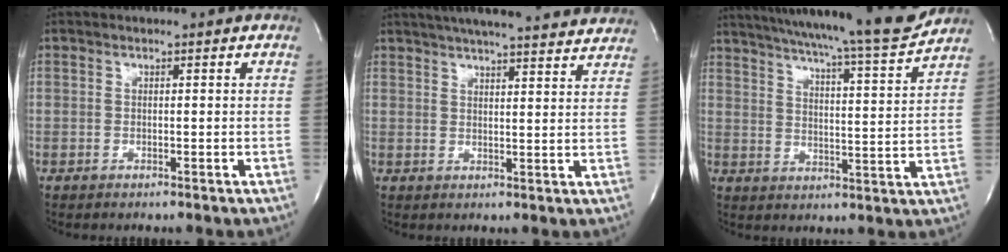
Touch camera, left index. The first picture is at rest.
{"total": 21.4, "force": [19.4, 2.3, 8.7], "torque": [-0.138, 0.010, 0.245]}
{"total": 19.6, "force": [17.8, -0.8, 8.2], "torque": [-0.132, -0.045, 0.245]}